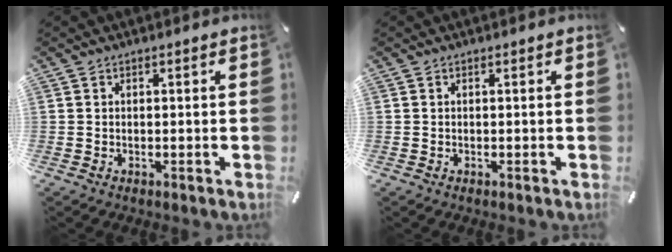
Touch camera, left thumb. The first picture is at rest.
{"total": 0.0}